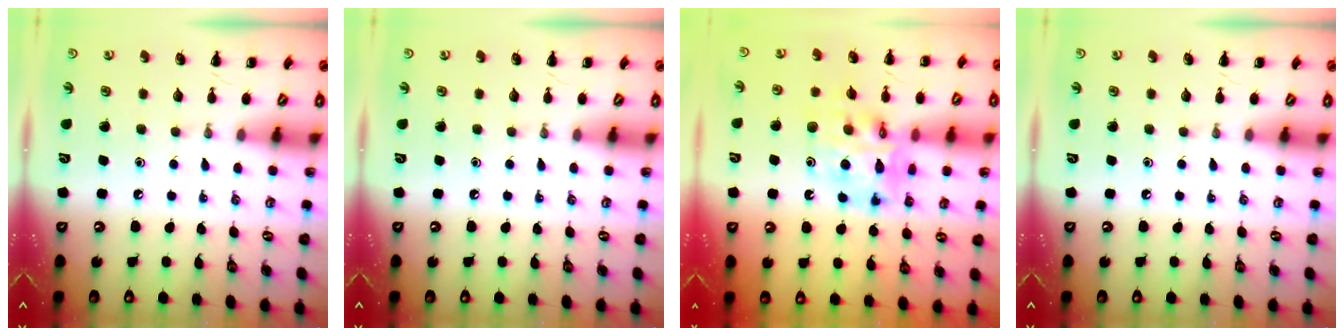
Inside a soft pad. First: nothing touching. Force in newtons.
{"total": 0.0}
{"total": 12.0, "press": 11.6, "slide": 3.2}
{"total": 0.0}